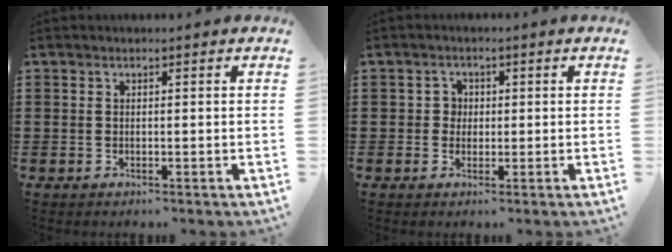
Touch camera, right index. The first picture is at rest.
{"total": 1.9, "force": [0.1, 1.8, 0.7], "torque": [-0.021, 0.008, -0.001]}